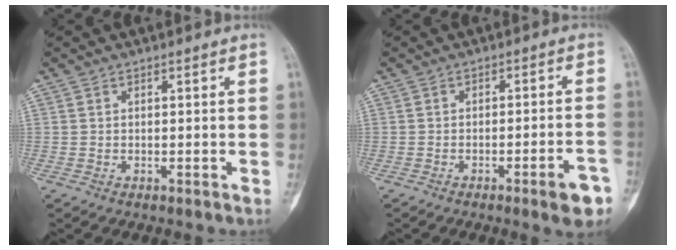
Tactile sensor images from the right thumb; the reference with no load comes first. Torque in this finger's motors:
{"motor_torque": [0.80, 0.96, 0.79, -0.56, 0.15]}